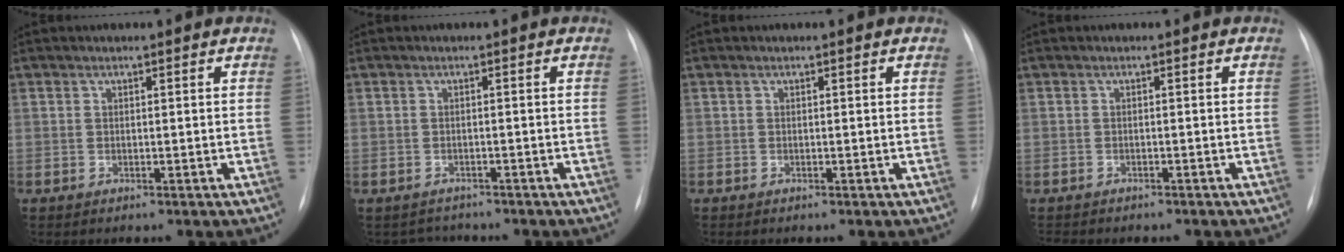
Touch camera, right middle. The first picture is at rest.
{"total": 2.5, "force": [-2.3, 0.7, -0.5], "torque": [0.004, -0.005, -0.033]}
{"total": 0.0}
{"total": 4.7, "force": [-4.1, 1.3, 1.9], "torque": [-0.032, -0.007, -0.051]}